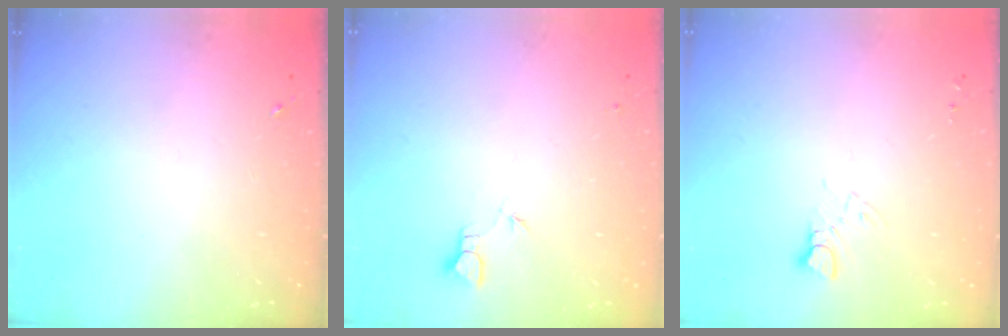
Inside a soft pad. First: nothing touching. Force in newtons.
{"total": 2.0, "press": 2.0, "slide": 0.1}
{"total": 4.1, "press": 4.1, "slide": 0.4}